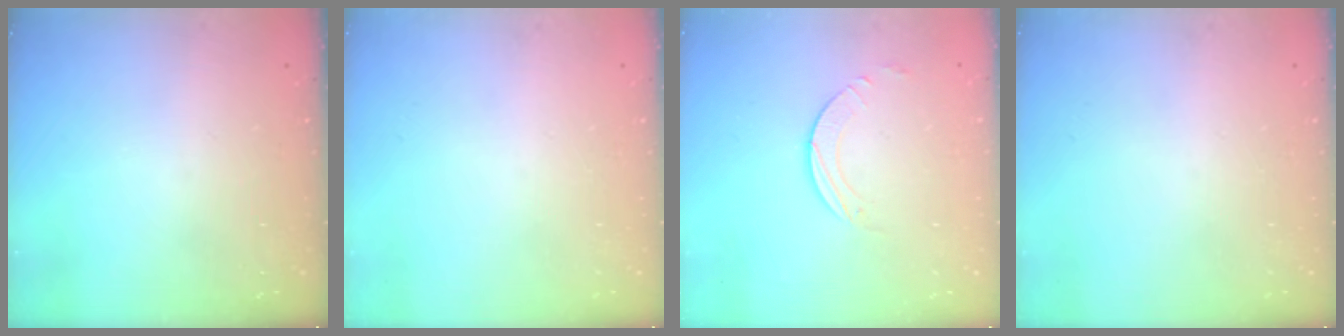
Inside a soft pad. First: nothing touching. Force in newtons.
{"total": 0.0}
{"total": 2.2, "press": 2.2, "slide": 0.2}
{"total": 0.0}